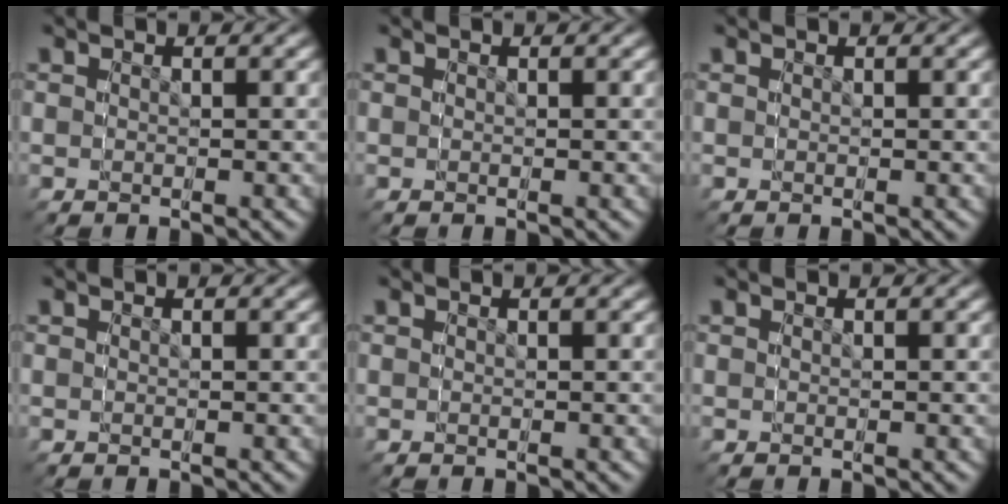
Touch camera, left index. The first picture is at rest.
{"total": 0.0}
{"total": 0.0}
{"total": 0.0}
{"total": 0.0}
{"total": 0.0}